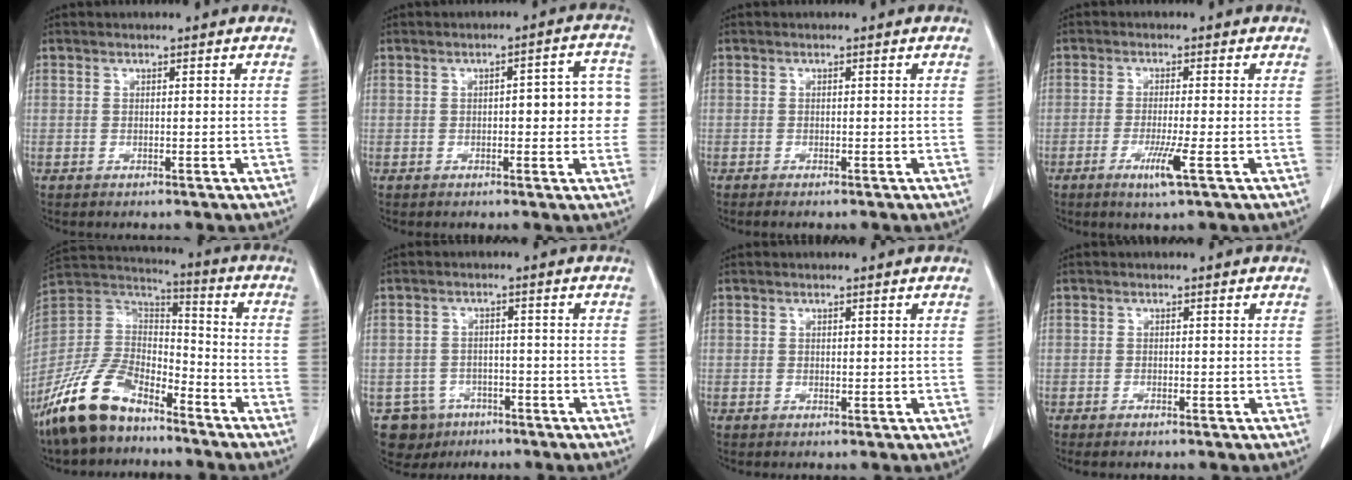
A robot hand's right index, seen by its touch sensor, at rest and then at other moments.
{"total": 7.2, "force": [0.0, 2.5, 6.8], "torque": [-0.072, 0.024, 0.000]}
{"total": 0.6, "force": [-0.5, -0.1, 0.4], "torque": [-0.010, -0.002, -0.010]}
{"total": 4.5, "force": [-2.0, -0.5, 4.0], "torque": [-0.075, -0.013, -0.036]}
{"total": 14.8, "force": [-10.9, 6.5, 7.6], "torque": [-0.169, 0.016, -0.216]}
{"total": 6.2, "force": [-3.6, 5.0, 0.1], "torque": [-0.002, 0.008, -0.051]}
{"total": 0.0}
{"total": 1.0, "force": [-0.8, 0.2, 0.5], "torque": [-0.015, -0.002, -0.010]}